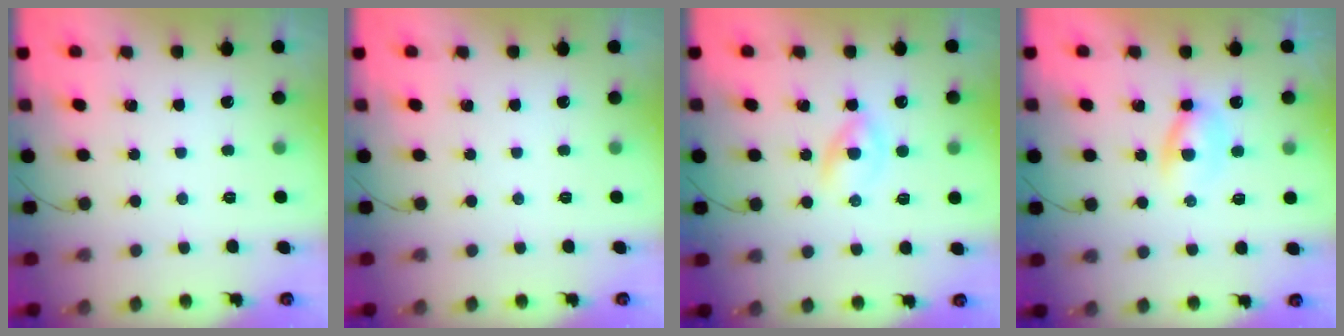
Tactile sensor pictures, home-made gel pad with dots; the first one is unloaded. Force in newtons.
{"total": 0.0}
{"total": 2.5, "press": 2.2, "slide": 1.2}
{"total": 3.8, "press": 3.7, "slide": 1.0}